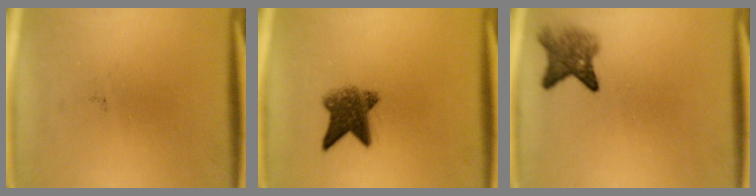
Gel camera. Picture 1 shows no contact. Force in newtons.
{"total": 6.2}
{"total": 4.3}